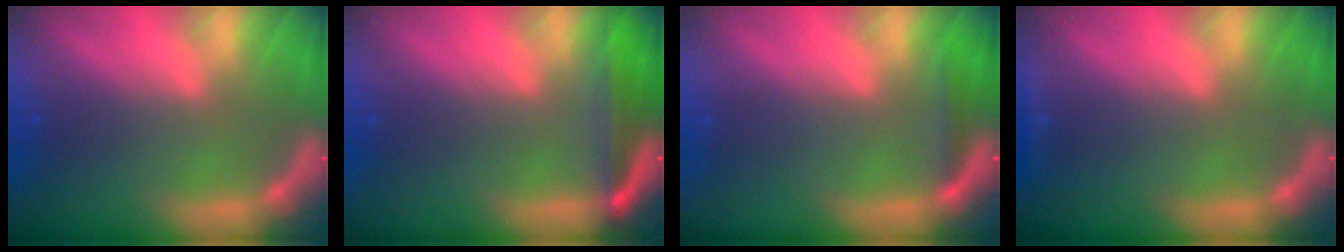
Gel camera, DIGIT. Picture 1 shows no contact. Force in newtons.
{"total": 4.5}
{"total": 1.4}
{"total": 0.9}